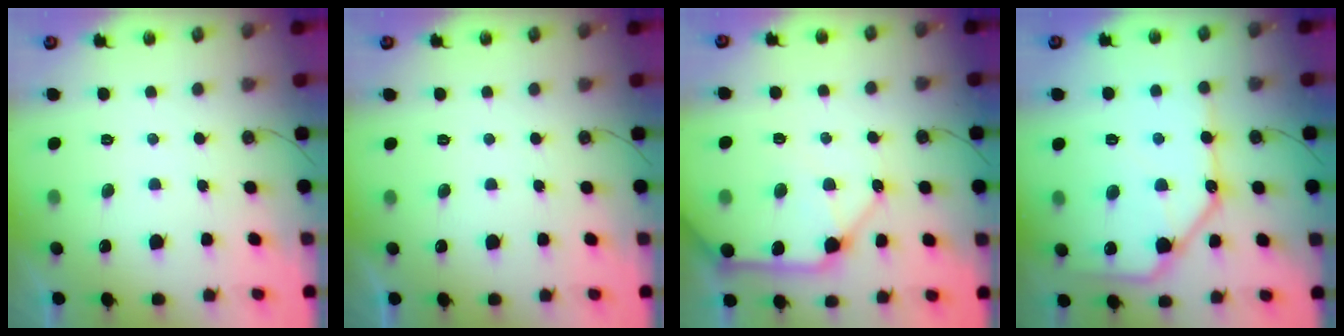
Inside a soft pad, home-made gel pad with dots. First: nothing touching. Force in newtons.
{"total": 0.0}
{"total": 16.6, "press": 16.5, "slide": 2.3}
{"total": 17.3, "press": 17.2, "slide": 2.0}